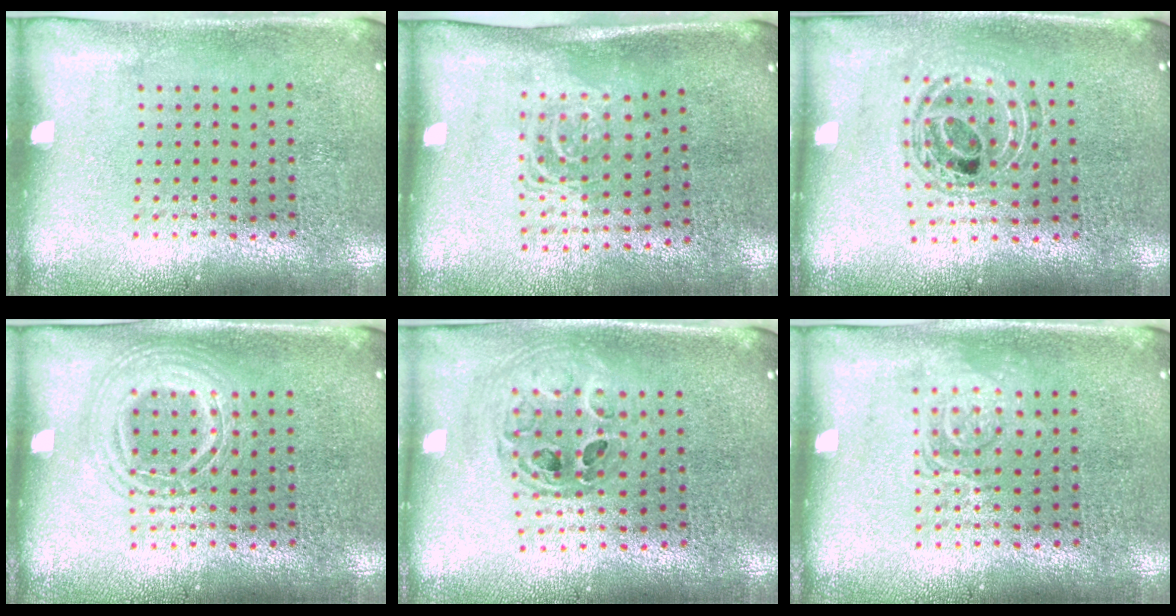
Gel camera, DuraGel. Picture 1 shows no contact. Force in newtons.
{"total": 1.7, "press": 1.3, "slide": 1.1}
{"total": 0.9, "press": 0.9, "slide": 0.1}
{"total": 2.5, "press": 2.5, "slide": 0.3}
{"total": 0.7, "press": 0.7, "slide": 0.1}
{"total": 2.0, "press": 2.0, "slide": 0.3}